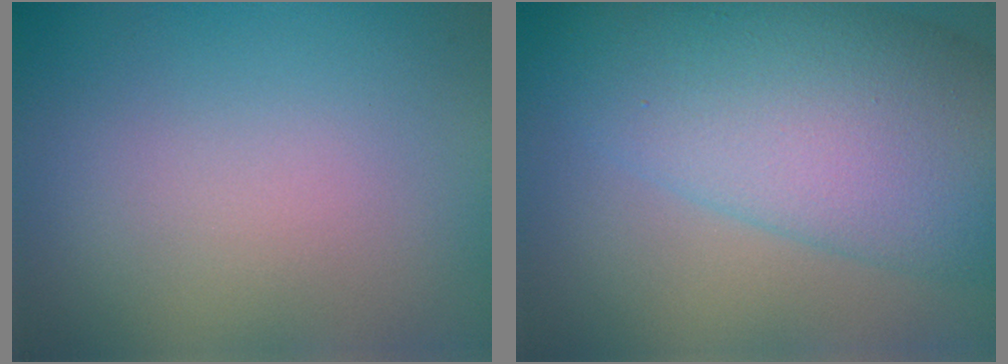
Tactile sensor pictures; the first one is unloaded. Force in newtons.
{"total": 12.2, "press": 12.2, "slide": 0.3}